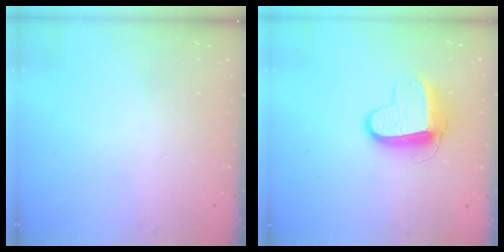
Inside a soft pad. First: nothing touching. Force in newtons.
{"total": 10.5, "press": 10.5, "slide": 0.8}